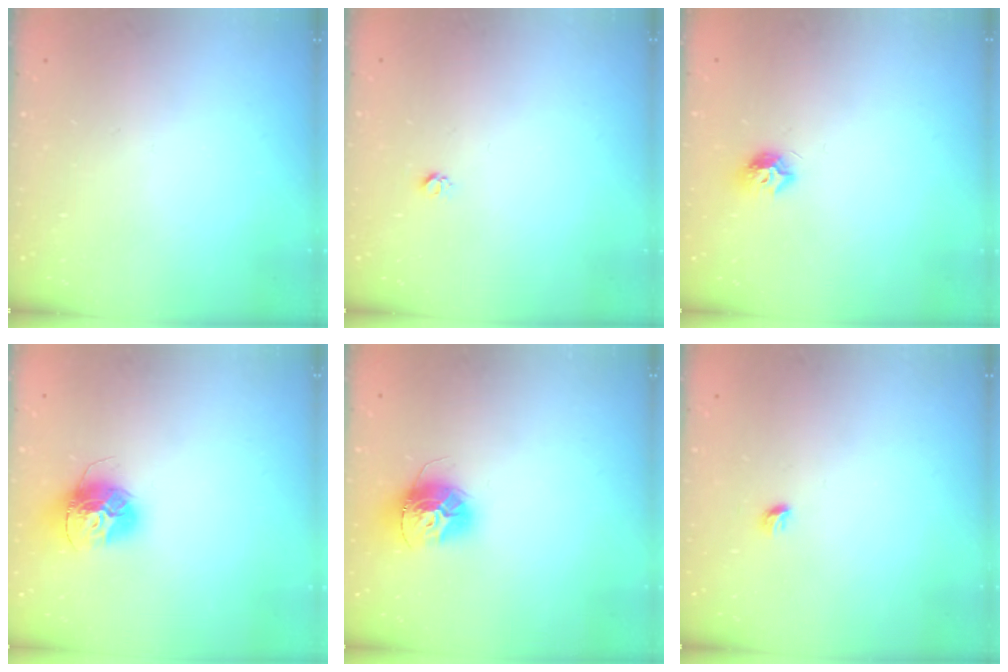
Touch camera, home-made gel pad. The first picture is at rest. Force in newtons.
{"total": 3.0, "press": 2.9, "slide": 0.4}
{"total": 7.5, "press": 7.5, "slide": 0.1}
{"total": 15.2, "press": 15.2, "slide": 1.4}
{"total": 12.7, "press": 12.7, "slide": 1.0}
{"total": 3.6, "press": 3.5, "slide": 1.0}